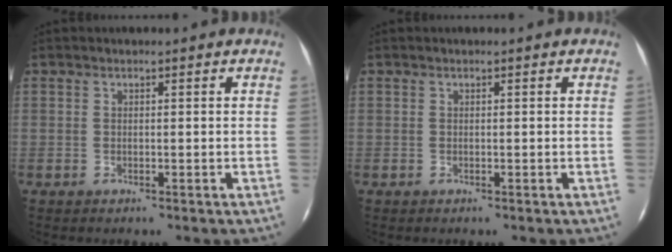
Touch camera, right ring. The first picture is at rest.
{"total": 0.0}